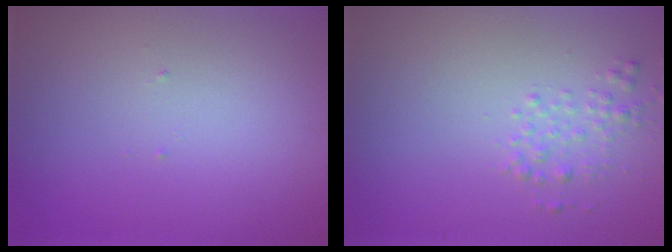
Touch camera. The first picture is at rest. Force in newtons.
{"total": 1.6, "press": 1.6, "slide": 0.1}